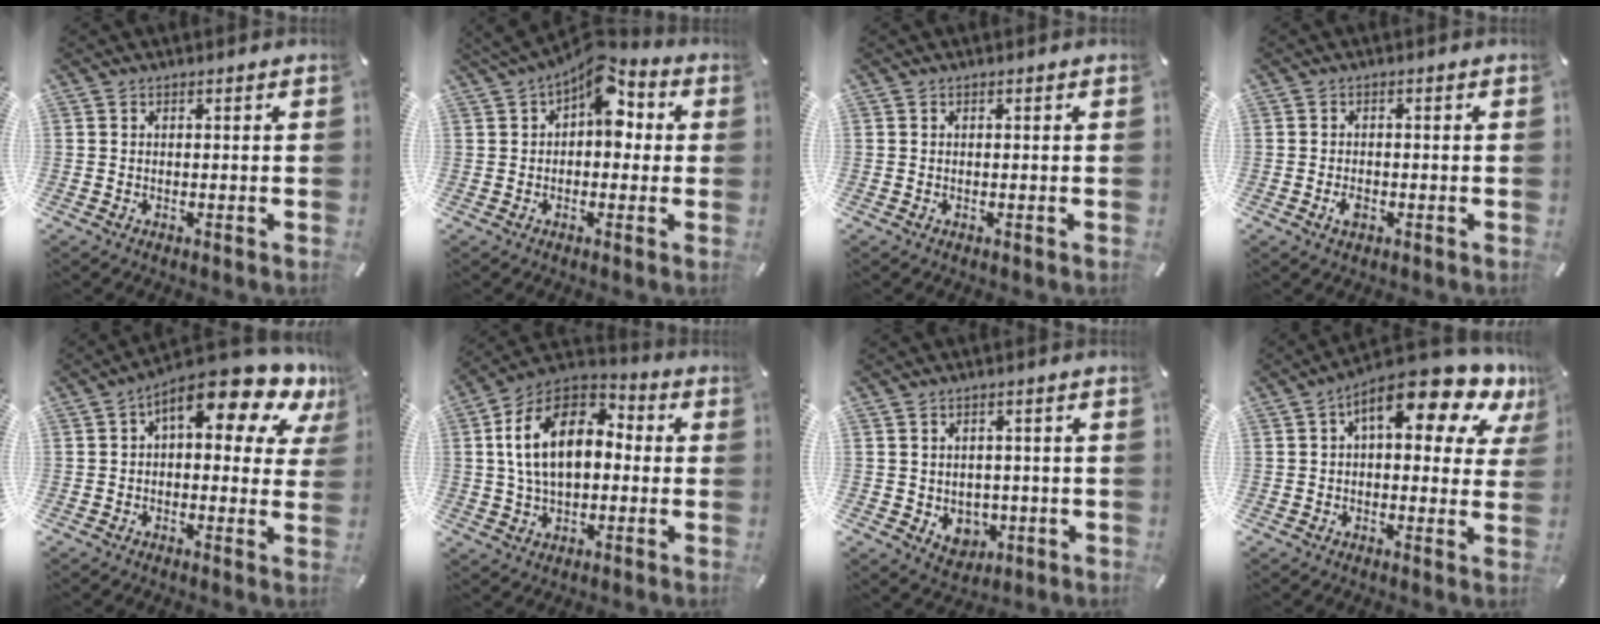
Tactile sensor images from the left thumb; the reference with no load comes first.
{"total": 12.0, "force": [4.9, 7.0, 8.4], "torque": [-0.111, -0.034, 0.083]}
{"total": 0.0}
{"total": 2.4, "force": [-0.9, 1.4, 1.7], "torque": [-0.037, 0.001, -0.018]}
{"total": 15.1, "force": [8.5, 5.6, 11.2], "torque": [-0.166, -0.057, 0.139]}
{"total": 16.5, "force": [2.1, 10.9, 12.1], "torque": [-0.250, 0.008, 0.032]}
{"total": 5.1, "force": [-0.5, 4.7, 1.8], "torque": [-0.013, 0.002, -0.009]}
{"total": 15.2, "force": [8.0, 5.6, 11.7], "torque": [-0.167, -0.050, 0.126]}